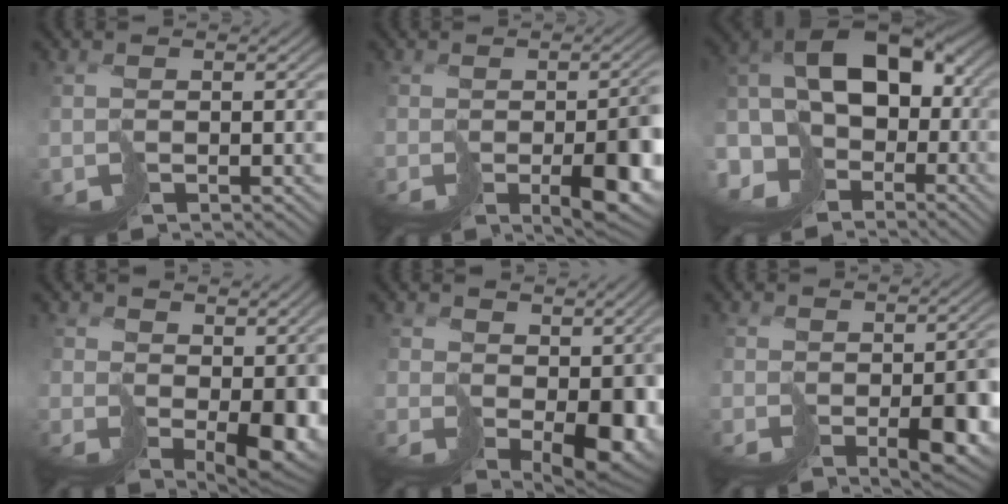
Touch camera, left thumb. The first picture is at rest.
{"total": 6.4, "force": [-2.5, 2.4, 5.4], "torque": [-0.073, -0.025, -0.015]}
{"total": 15.5, "force": [-2.8, 10.4, 11.1], "torque": [-0.229, -0.017, -0.045]}
{"total": 6.6, "force": [1.1, 4.5, 4.7], "torque": [-0.085, -0.036, 0.043]}
{"total": 7.7, "force": [0.8, 5.4, 5.4], "torque": [-0.096, -0.039, 0.034]}
{"total": 5.1, "force": [-2.0, 2.5, 4.0], "torque": [-0.051, -0.019, -0.010]}